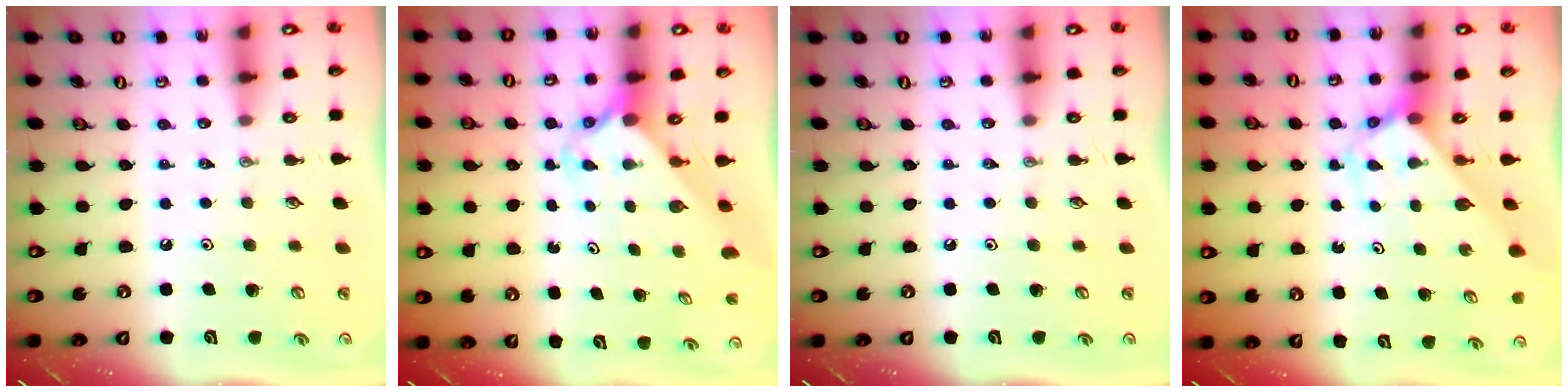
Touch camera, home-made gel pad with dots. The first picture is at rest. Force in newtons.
{"total": 2.3, "press": 2.3, "slide": 0.3}
{"total": 0.0}
{"total": 2.9, "press": 2.9, "slide": 0.3}